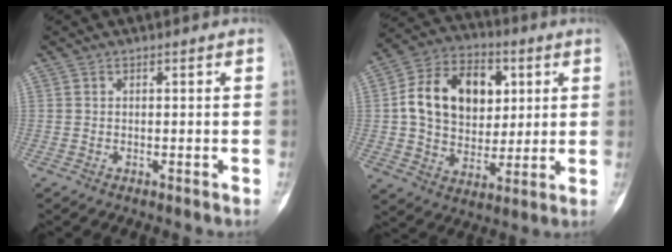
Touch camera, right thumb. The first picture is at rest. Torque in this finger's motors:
{"motor_torque": [1.86, 2.13, 0.59, -0.38, 0.11]}